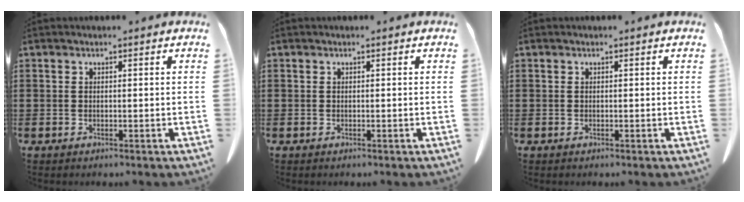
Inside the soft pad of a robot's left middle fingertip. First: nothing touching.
{"total": 0.0}
{"total": 0.0}